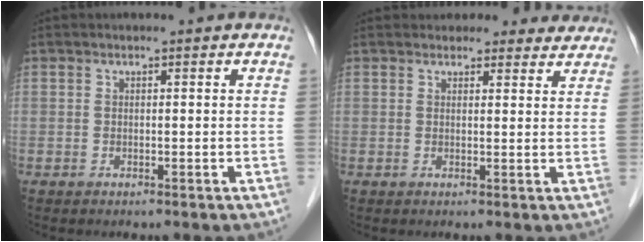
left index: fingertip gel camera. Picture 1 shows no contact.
{"total": 8.0, "force": [7.4, 3.1, 0.9], "torque": [0.023, 0.014, 0.066]}